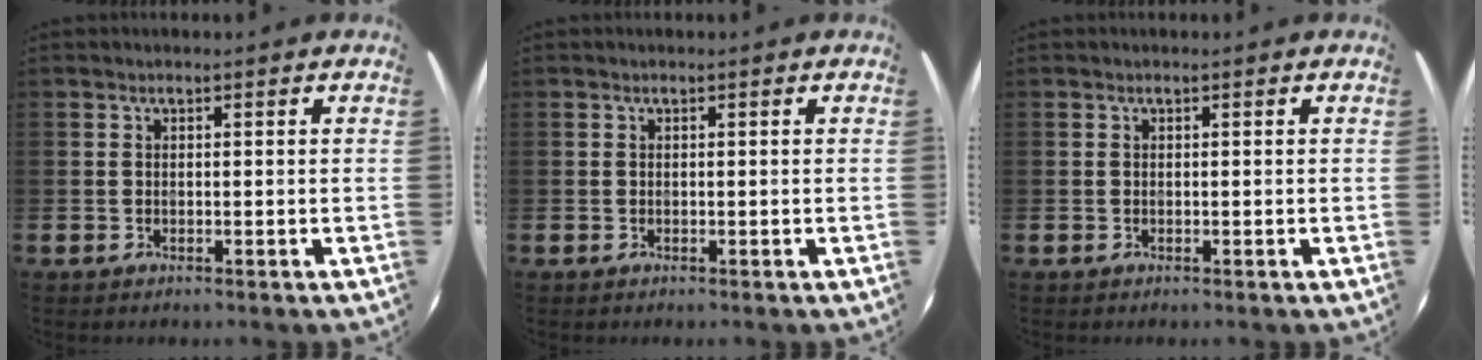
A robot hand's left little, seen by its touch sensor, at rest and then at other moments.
{"total": 0.0}
{"total": 0.0}